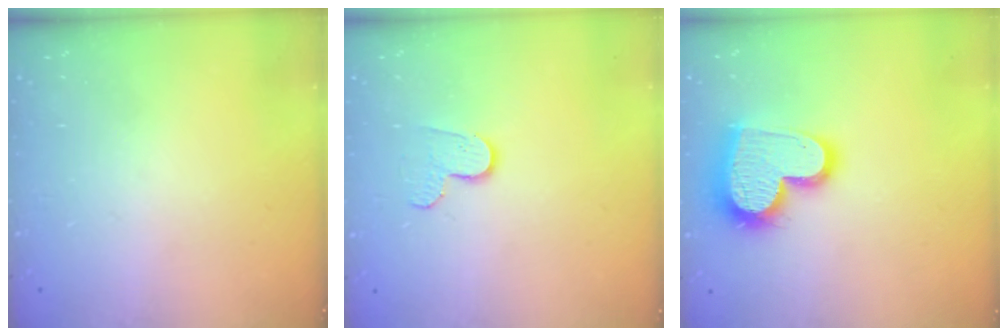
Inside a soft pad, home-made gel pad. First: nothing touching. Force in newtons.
{"total": 6.3, "press": 6.3, "slide": 0.5}
{"total": 18.9, "press": 18.9, "slide": 1.5}